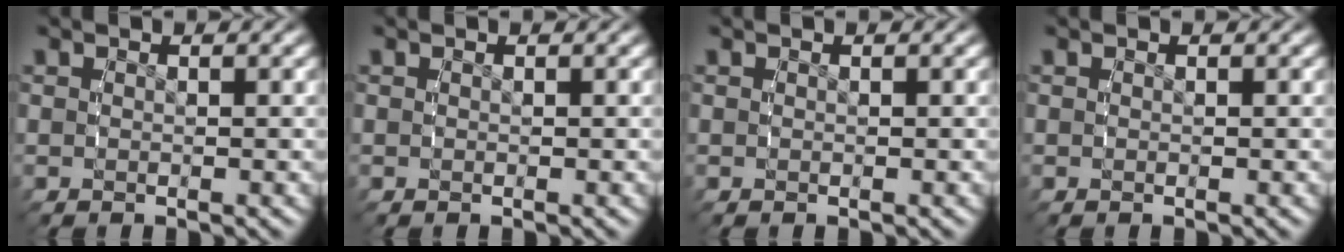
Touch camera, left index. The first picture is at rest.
{"total": 0.0}
{"total": 0.0}
{"total": 0.0}